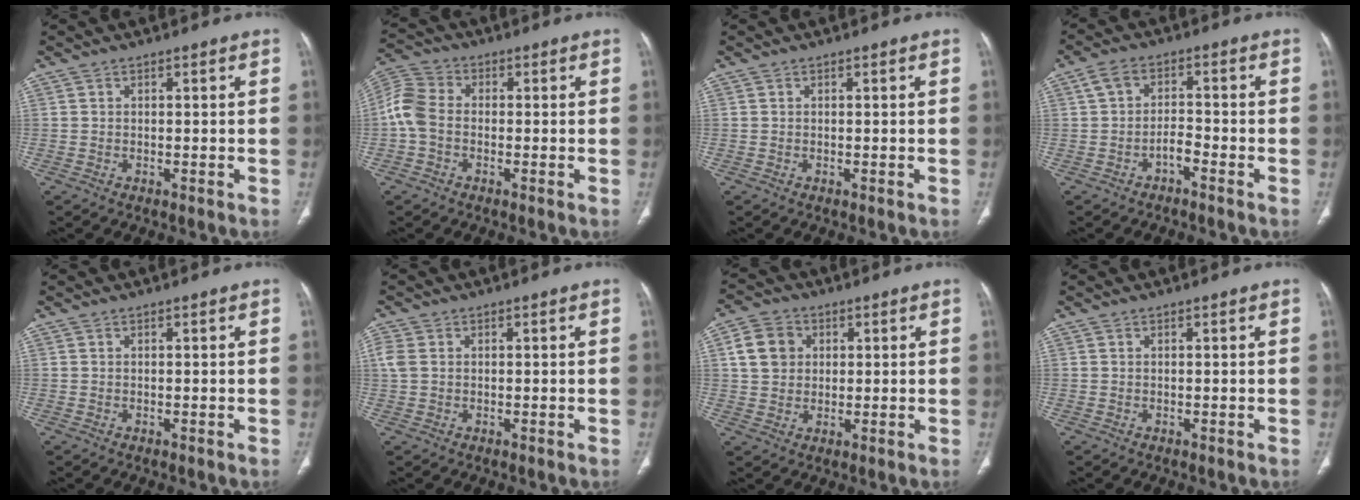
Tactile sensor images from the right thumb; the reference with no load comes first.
{"total": 6.9, "force": [-1.0, 5.0, 4.7], "torque": [-0.102, 0.019, -0.031]}
{"total": 0.0}
{"total": 4.1, "force": [-1.9, 2.2, 2.8], "torque": [-0.048, 0.027, -0.039]}
{"total": 0.0}
{"total": 2.6, "force": [0.5, 1.9, 1.7], "torque": [-0.057, 0.009, 0.011]}
{"total": 7.2, "force": [1.9, 6.1, 3.5], "torque": [-0.042, 0.001, 0.033]}
{"total": 0.0}